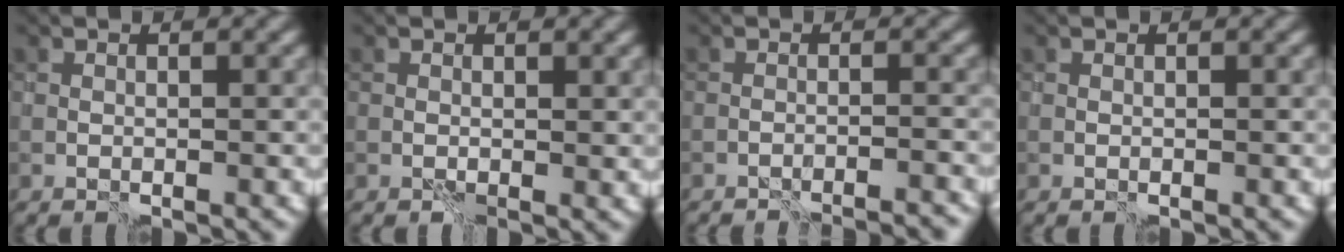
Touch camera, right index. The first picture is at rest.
{"total": 1.1, "force": [0.4, 0.7, 0.8], "torque": [-0.012, -0.003, 0.009]}
{"total": 4.7, "force": [-4.7, -0.3, 0.3], "torque": [0.007, 0.016, -0.057]}
{"total": 0.0}